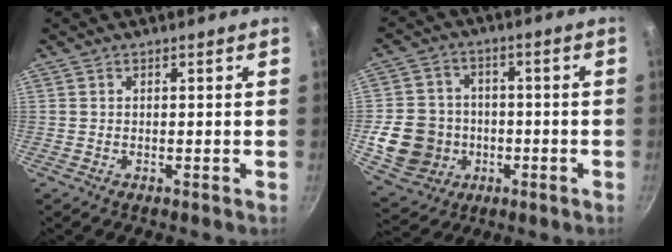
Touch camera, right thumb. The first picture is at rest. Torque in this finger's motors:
{"motor_torque": [0.55, 0.68, 0.56, -0.77, 0.26]}